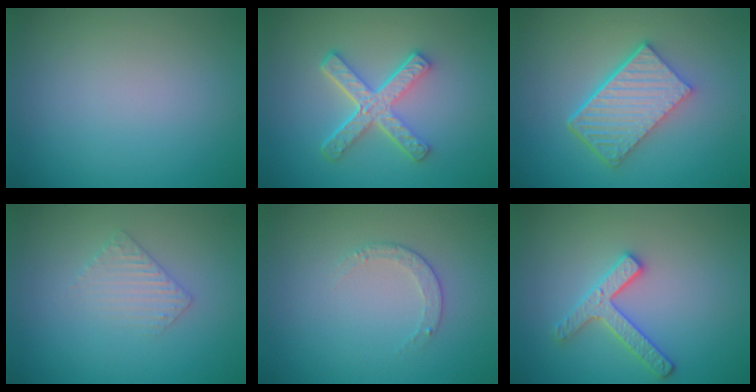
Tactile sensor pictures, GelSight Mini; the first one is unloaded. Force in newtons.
{"total": 5.3, "press": 3.7, "slide": 3.8}
{"total": 6.6, "press": 4.5, "slide": 4.9}
{"total": 1.9, "press": 1.9, "slide": 0.5}
{"total": 1.2, "press": 0.9, "slide": 0.9}
{"total": 2.9, "press": 2.8, "slide": 0.6}